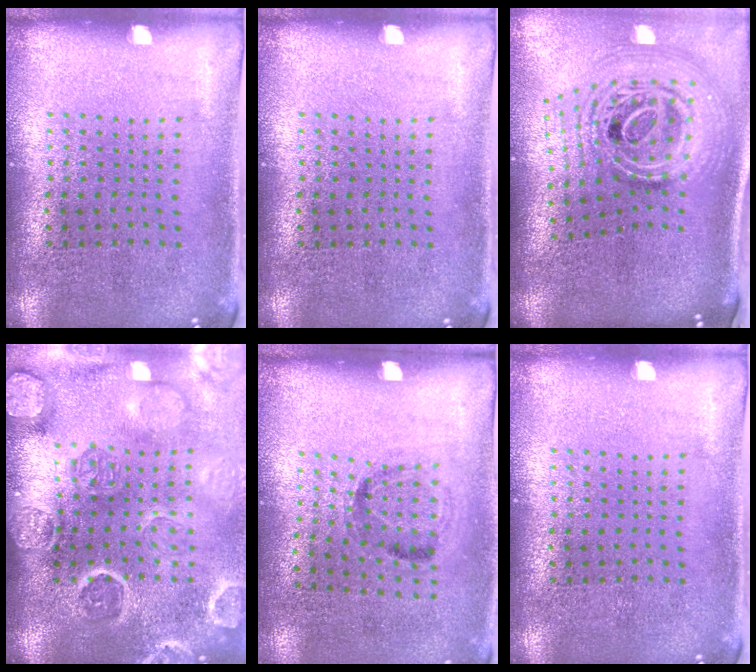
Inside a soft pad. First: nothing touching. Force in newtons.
{"total": 0.0}
{"total": 2.7, "press": 1.9, "slide": 1.9}
{"total": 4.2, "press": 3.6, "slide": 2.2}
{"total": 1.1, "press": 0.6, "slide": 0.9}
{"total": 0.0}